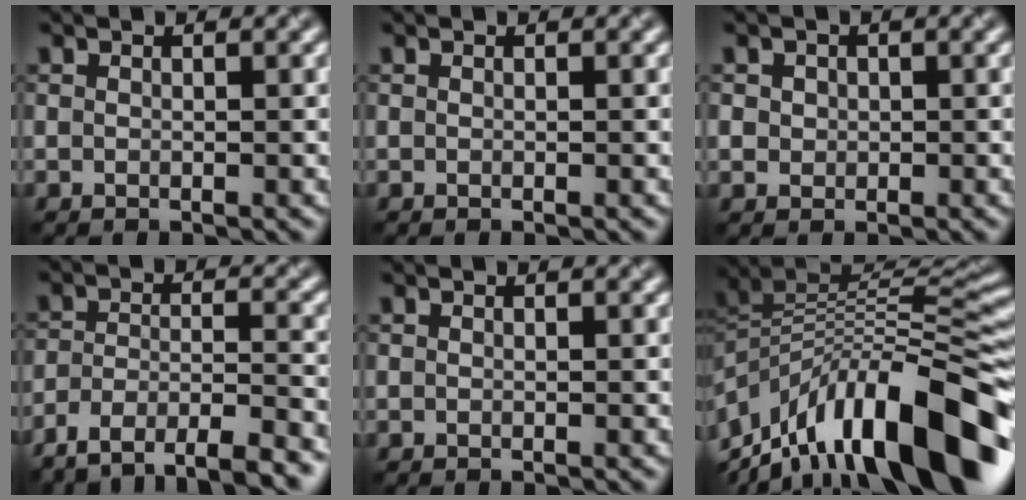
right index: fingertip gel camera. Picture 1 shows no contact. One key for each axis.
{"total": 0.0}
{"total": 1.6, "fx": 0.4, "fy": 1.5, "fz": 0.6, "tx": -0.008, "ty": 0.007, "tz": 0.010}
{"total": 7.4, "fx": -6.1, "fy": 1.8, "fz": 3.7, "tx": -0.064, "ty": -0.001, "tz": -0.107}
{"total": 0.0}
{"total": 14.2, "fx": -6.0, "fy": 5.6, "fz": 11.6, "tx": -0.187, "ty": 0.028, "tz": -0.109}